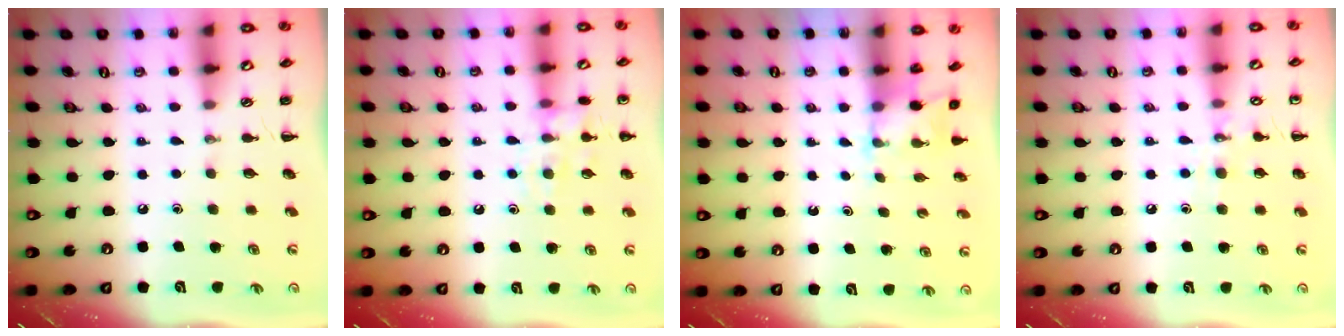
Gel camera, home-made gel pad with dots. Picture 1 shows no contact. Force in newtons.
{"total": 10.6, "press": 10.6, "slide": 0.4}
{"total": 2.3, "press": 2.2, "slide": 0.7}
{"total": 7.4, "press": 7.3, "slide": 1.7}